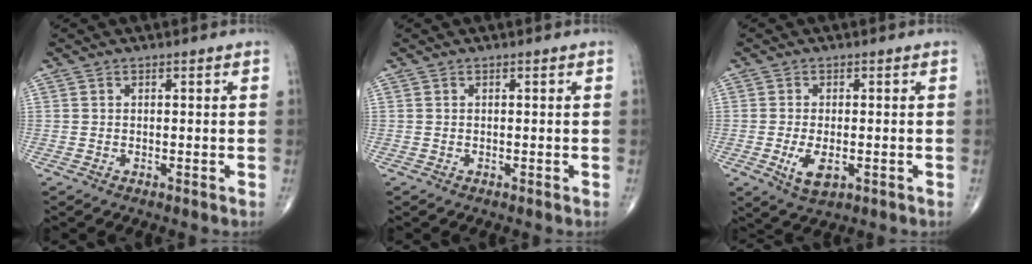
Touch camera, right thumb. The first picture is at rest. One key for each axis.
{"total": 0.0}
{"total": 5.7, "fx": -1.5, "fy": 2.7, "fz": 4.8, "tx": -0.092, "ty": -0.006, "tz": -0.023}